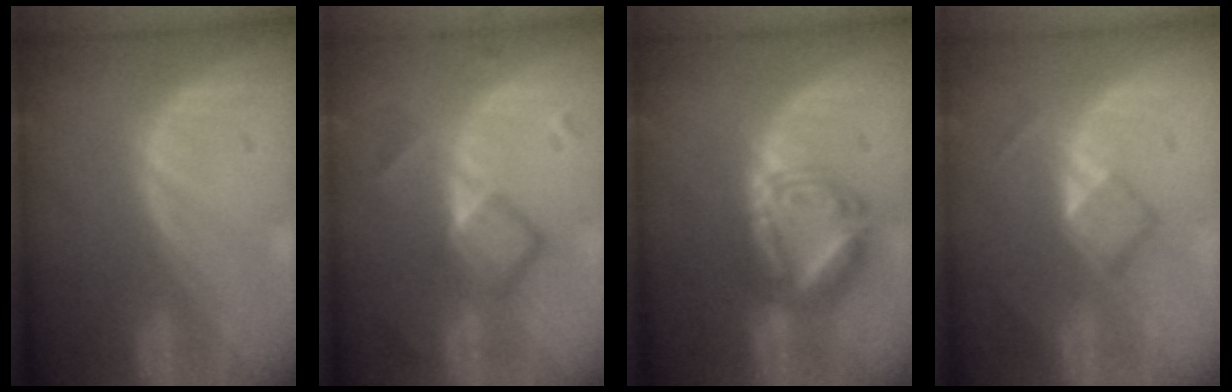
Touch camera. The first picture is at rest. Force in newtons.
{"total": 6.2, "press": 6.2, "slide": 0.3}
{"total": 7.7, "press": 7.7, "slide": 0.7}
{"total": 4.6, "press": 4.5, "slide": 1.0}